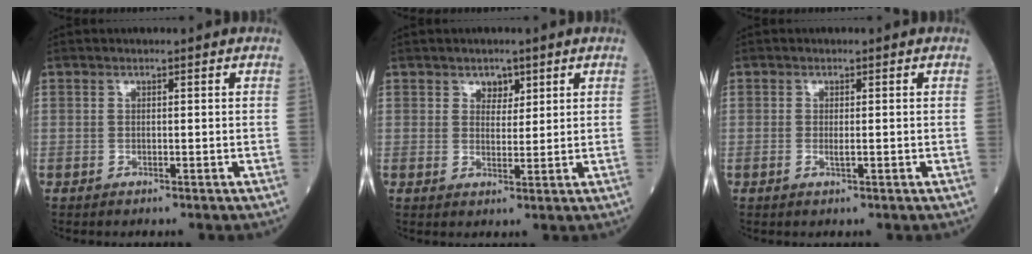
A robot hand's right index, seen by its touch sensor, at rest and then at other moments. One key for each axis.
{"total": 2.6, "fx": 1.6, "fy": 1.7, "fz": 1.1, "tx": -0.010, "ty": -0.001, "tz": 0.025}
{"total": 1.1, "fx": -0.2, "fy": 0.1, "fz": 1.0, "tx": -0.023, "ty": -0.002, "tz": -0.002}